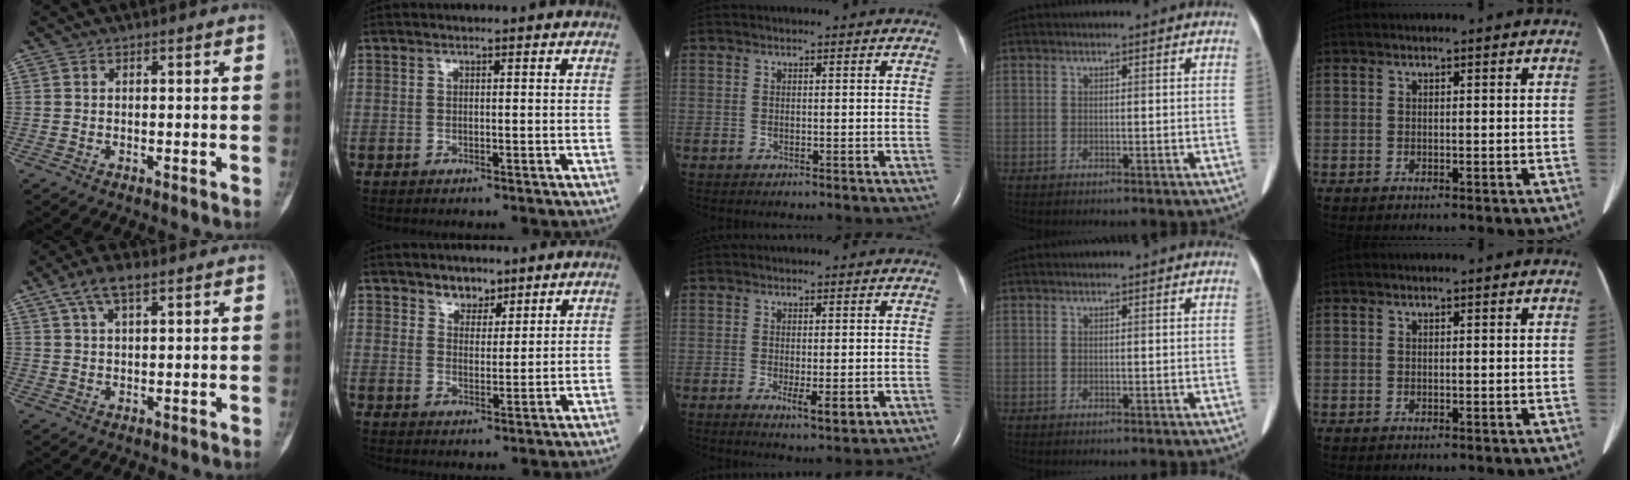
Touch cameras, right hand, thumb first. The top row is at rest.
{"thumb": {"total": 6.3, "force": [3.6, 2.3, 4.6], "torque": [-0.087, 0.007, 0.069]}, "index": {"total": 3.8, "force": [2.9, 2.2, 1.0], "torque": [-0.013, 0.000, 0.049]}, "middle": {"total": 4.2, "force": [-1.3, 1.0, 3.9], "torque": [-0.057, -0.008, -0.013]}}